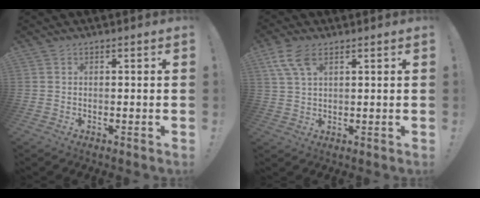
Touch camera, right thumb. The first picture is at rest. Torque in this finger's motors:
{"motor_torque": [-0.09, 0.15, 0.17, -0.12, 0.00]}